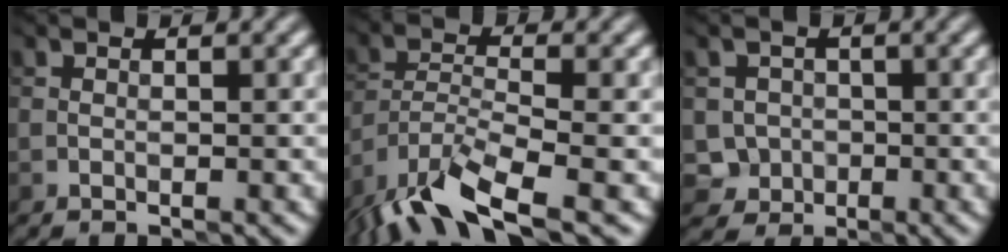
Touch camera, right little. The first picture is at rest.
{"total": 8.9, "force": [-6.6, 2.2, 5.6], "torque": [-0.103, -0.008, -0.134]}
{"total": 2.8, "force": [-0.7, 2.6, 0.6], "torque": [-0.002, -0.001, -0.012]}